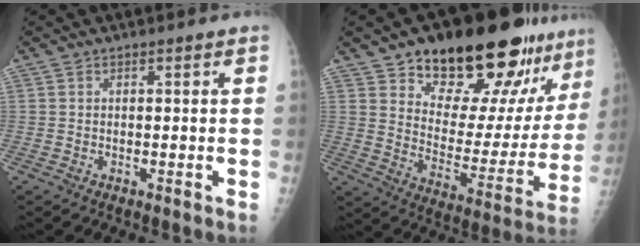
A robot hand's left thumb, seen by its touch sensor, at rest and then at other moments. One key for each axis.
{"total": 24.7, "fx": 17.9, "fy": 9.6, "fz": 14.0, "tx": -0.152, "ty": -0.099, "tz": 0.261}